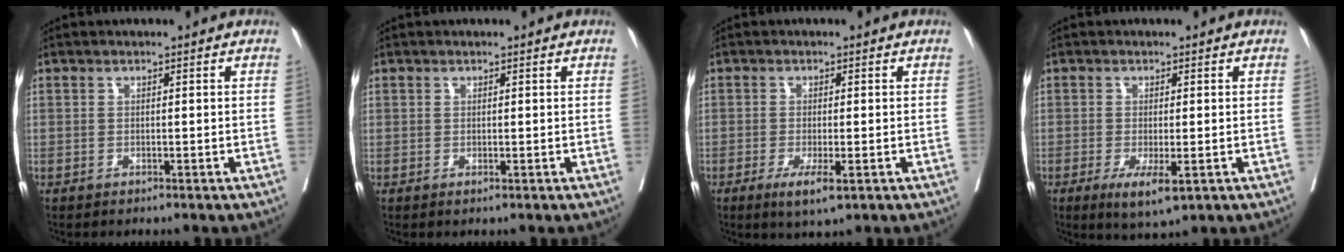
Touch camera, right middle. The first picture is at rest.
{"total": 0.7, "force": [0.3, 0.6, 0.0], "torque": [0.006, 0.001, 0.003]}
{"total": 4.0, "force": [-1.9, 0.8, 3.5], "torque": [-0.056, -0.009, -0.027]}
{"total": 4.9, "force": [-2.0, 1.2, 4.3], "torque": [-0.071, -0.012, -0.026]}